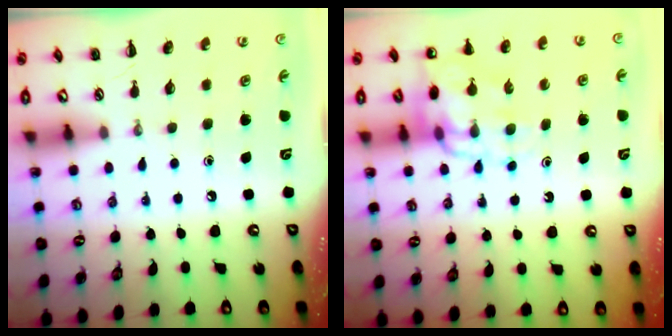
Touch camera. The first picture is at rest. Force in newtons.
{"total": 12.6, "press": 12.1, "slide": 3.4}